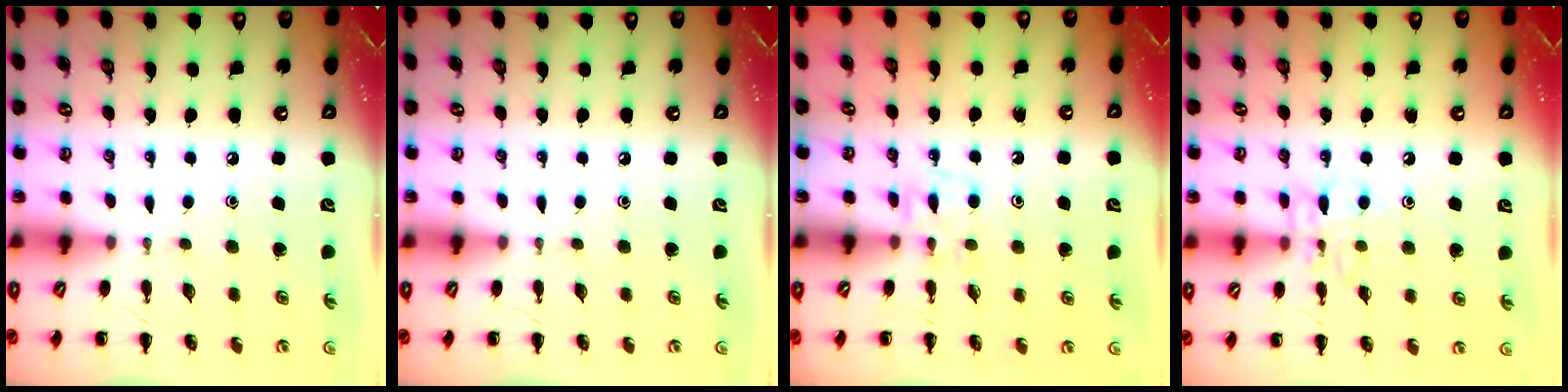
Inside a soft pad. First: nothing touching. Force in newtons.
{"total": 0.0}
{"total": 5.9, "press": 5.7, "slide": 1.3}
{"total": 9.4, "press": 9.4, "slide": 0.8}